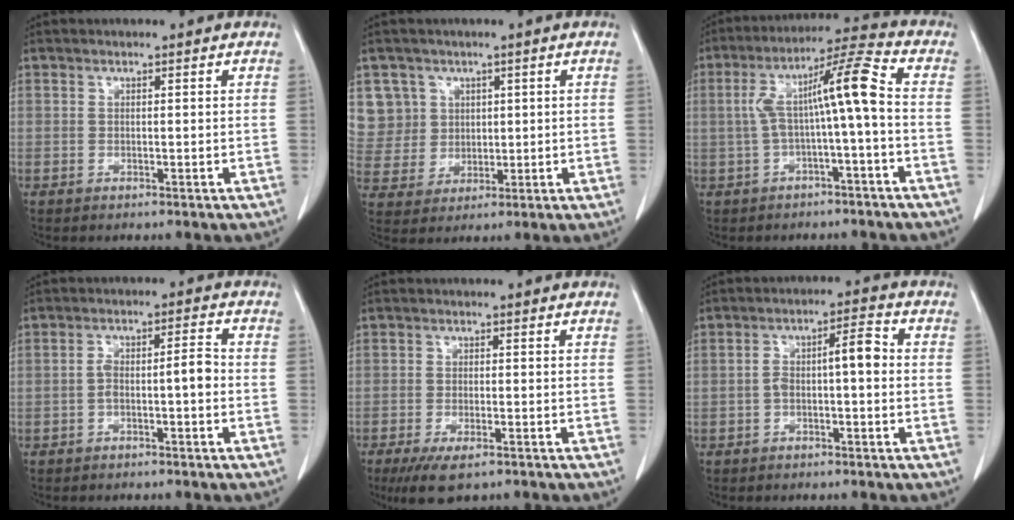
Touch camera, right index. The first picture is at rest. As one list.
[{"total": 8.0, "force": [3.4, 7.3, 0.0], "torque": [0.000, 0.023, 0.083]}, {"total": 9.2, "force": [-0.3, 0.2, 9.2], "torque": [-0.165, 0.040, -0.004]}, {"total": 4.3, "force": [-1.3, 1.0, 4.0], "torque": [-0.070, 0.024, -0.017]}, {"total": 6.3, "force": [-4.3, 1.9, 4.2], "torque": [-0.069, -0.013, -0.070]}, {"total": 5.3, "force": [-0.5, 1.4, 5.1], "torque": [-0.086, 0.030, -0.007]}]